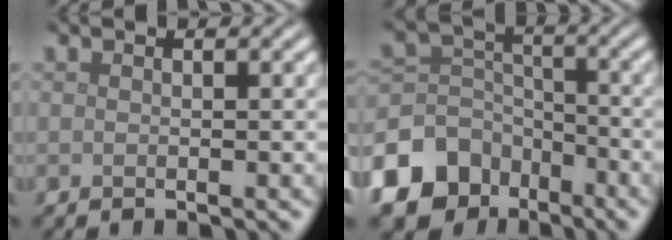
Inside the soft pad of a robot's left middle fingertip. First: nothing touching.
{"total": 11.3, "force": [-7.1, 8.2, 3.1], "torque": [-0.090, -0.018, -0.133]}